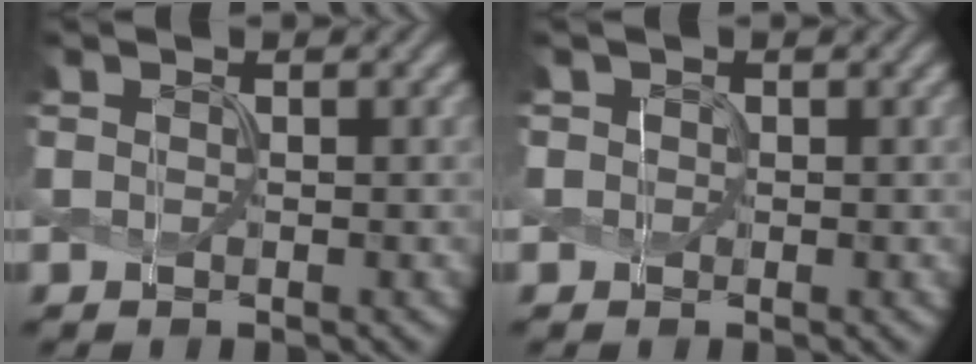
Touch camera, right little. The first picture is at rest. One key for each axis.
{"total": 0.7, "fx": 0.0, "fy": 0.7, "fz": -0.2, "tx": 0.007, "ty": -0.002, "tz": 0.002}